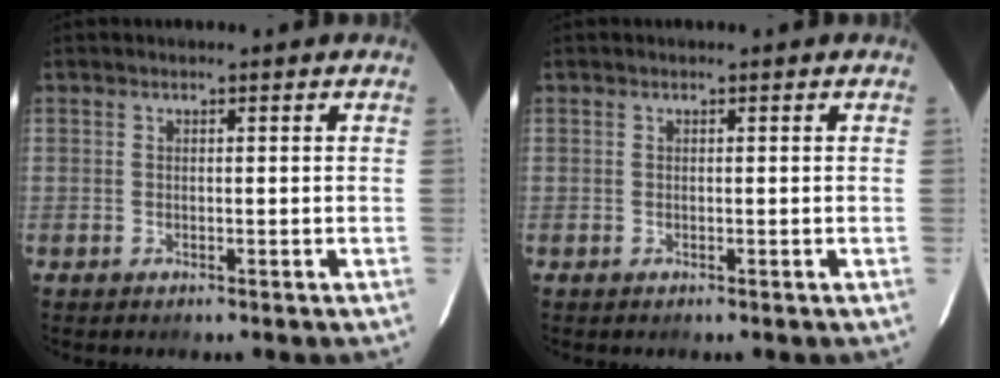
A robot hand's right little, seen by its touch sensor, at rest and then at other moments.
{"total": 0.0}